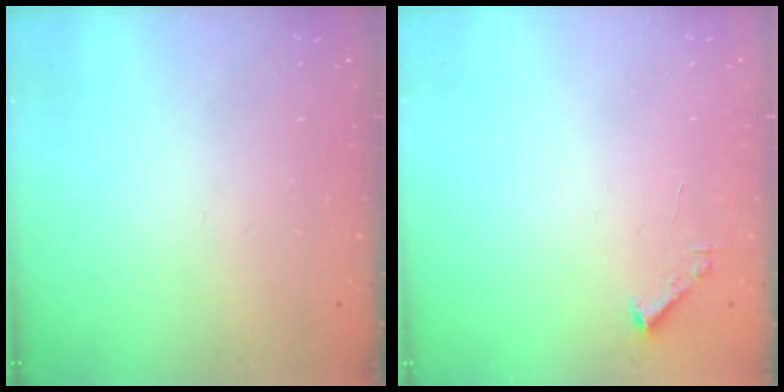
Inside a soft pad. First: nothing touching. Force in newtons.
{"total": 1.7, "press": 1.7, "slide": 0.2}